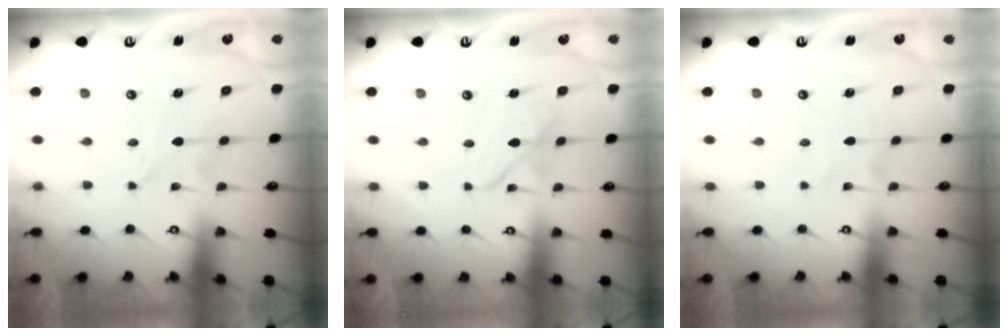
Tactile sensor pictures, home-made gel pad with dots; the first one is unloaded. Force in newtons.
{"total": 8.3, "press": 8.2, "slide": 0.5}
{"total": 2.6, "press": 2.6, "slide": 0.3}